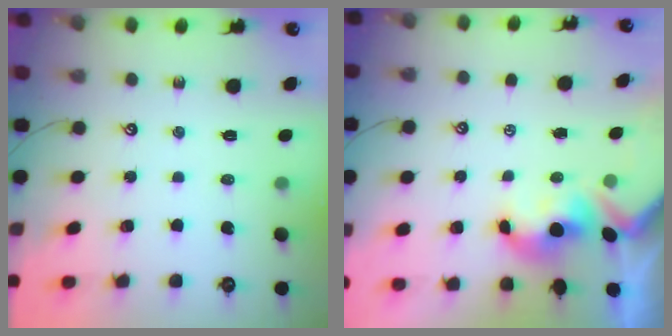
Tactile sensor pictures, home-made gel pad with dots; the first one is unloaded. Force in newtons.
{"total": 2.1, "press": 2.0, "slide": 0.7}